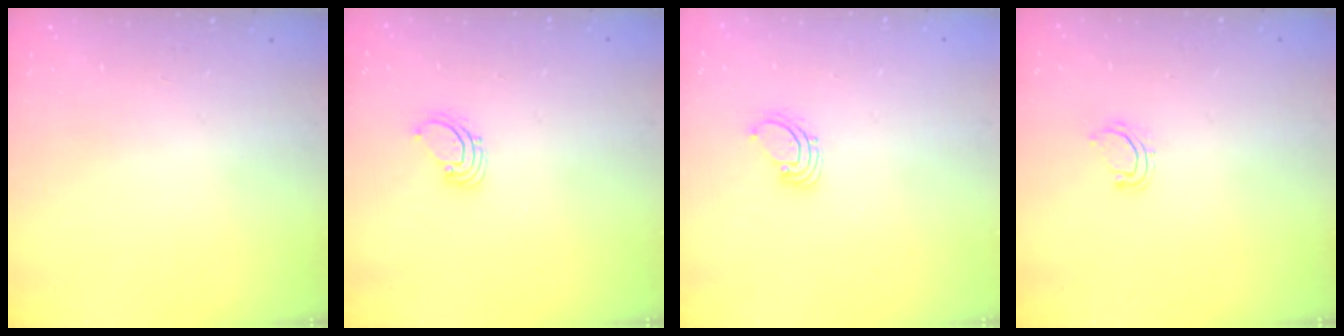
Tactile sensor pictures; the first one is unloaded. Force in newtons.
{"total": 1.6, "press": 1.6, "slide": 0.1}
{"total": 1.6, "press": 1.6, "slide": 0.1}
{"total": 5.0, "press": 4.8, "slide": 1.2}